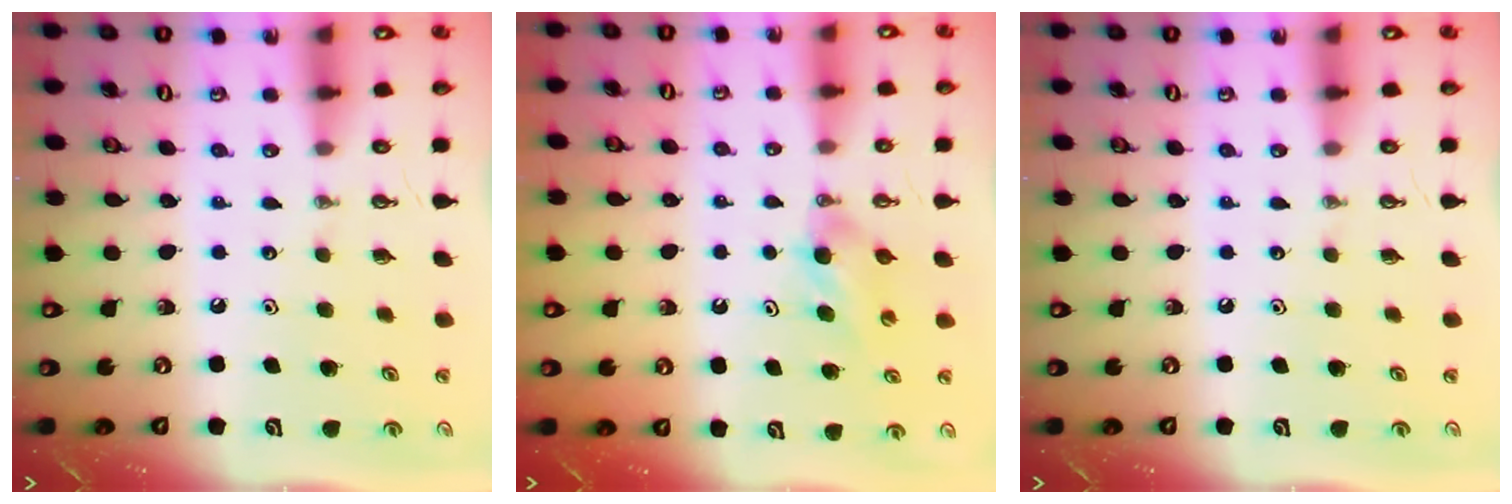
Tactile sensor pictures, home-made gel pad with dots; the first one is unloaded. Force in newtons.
{"total": 4.2, "press": 4.2, "slide": 0.7}
{"total": 0.0}